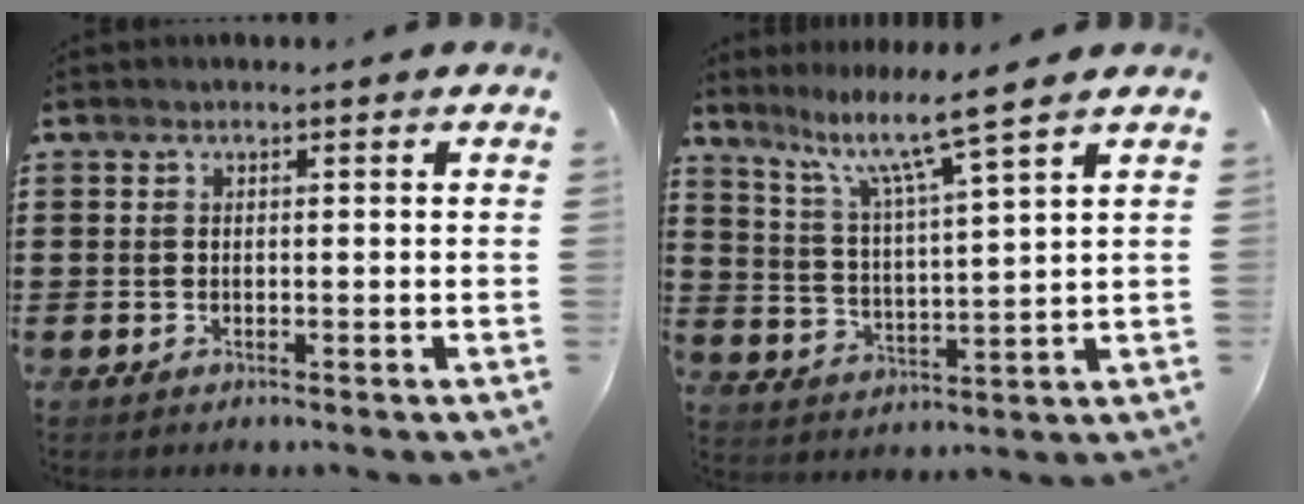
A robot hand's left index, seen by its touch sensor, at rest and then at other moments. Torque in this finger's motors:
{"motor_torque": [0.32, -0.17, 0.42, 0.12]}